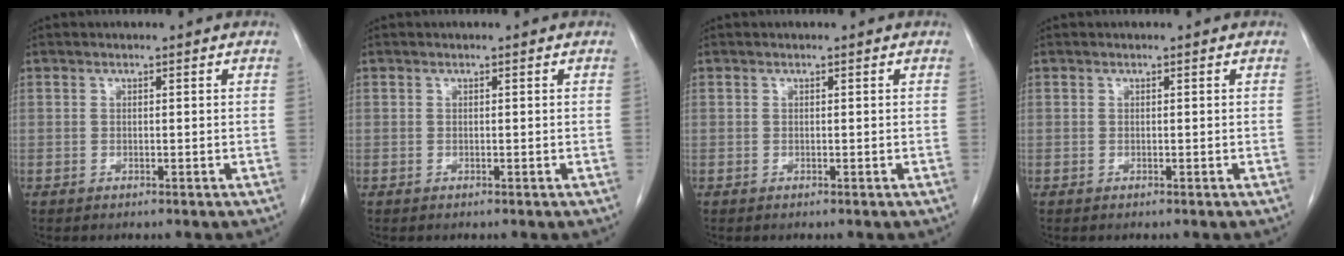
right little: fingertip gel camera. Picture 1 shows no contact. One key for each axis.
{"total": 0.0}
{"total": 0.0}
{"total": 0.0}